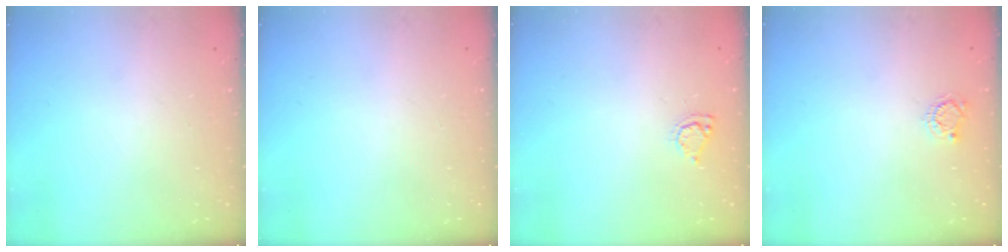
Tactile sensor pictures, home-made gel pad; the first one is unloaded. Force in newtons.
{"total": 0.0}
{"total": 5.0, "press": 5.0, "slide": 0.5}
{"total": 3.8, "press": 3.7, "slide": 0.4}